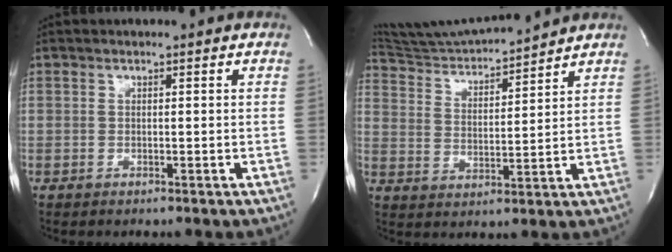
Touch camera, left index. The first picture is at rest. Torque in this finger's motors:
{"motor_torque": [0.01, -0.11, 0.11, 0.03]}